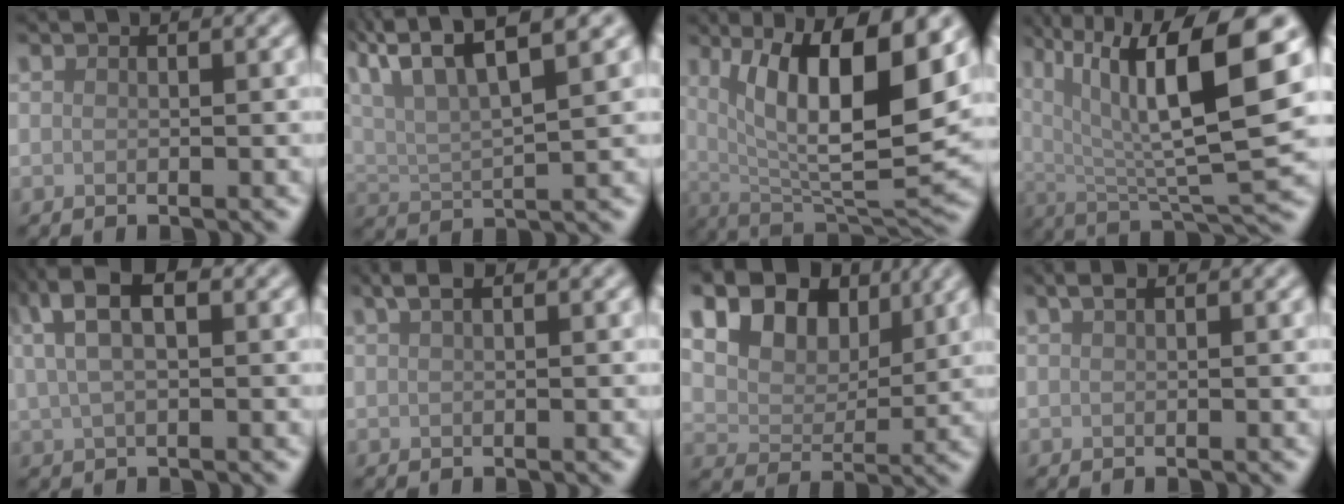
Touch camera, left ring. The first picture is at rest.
{"total": 8.0, "force": [4.9, 2.2, 5.9], "torque": [-0.107, 0.020, 0.084]}
{"total": 13.1, "force": [4.5, 3.9, 11.6], "torque": [-0.177, -0.009, 0.080]}
{"total": 12.9, "force": [4.5, 3.5, 11.6], "torque": [-0.197, 0.004, 0.081]}
{"total": 6.1, "force": [2.7, 2.7, 4.7], "torque": [-0.089, 0.017, 0.044]}
{"total": 1.5, "force": [0.9, 0.5, 1.1], "torque": [-0.019, 0.008, 0.016]}
{"total": 13.3, "force": [7.4, 8.5, 7.1], "torque": [-0.129, 0.029, 0.118]}
{"total": 0.8, "force": [0.5, 0.3, 0.5], "torque": [-0.011, 0.005, 0.010]}